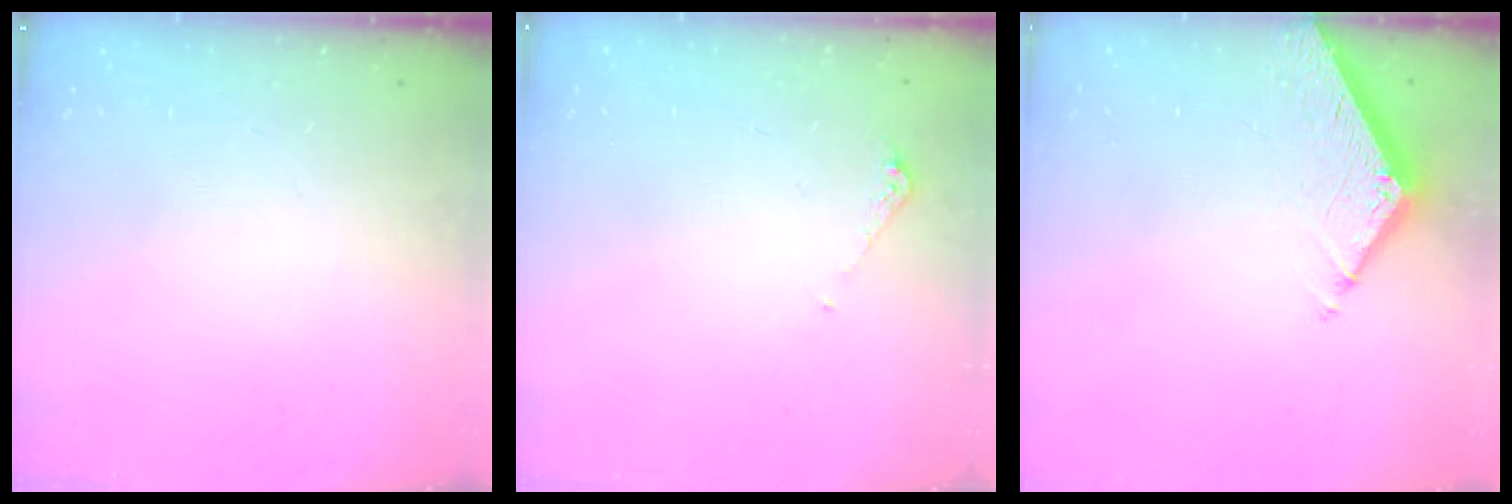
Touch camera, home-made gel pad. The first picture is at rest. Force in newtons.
{"total": 4.3, "press": 4.2, "slide": 0.5}
{"total": 6.7, "press": 6.7, "slide": 0.2}